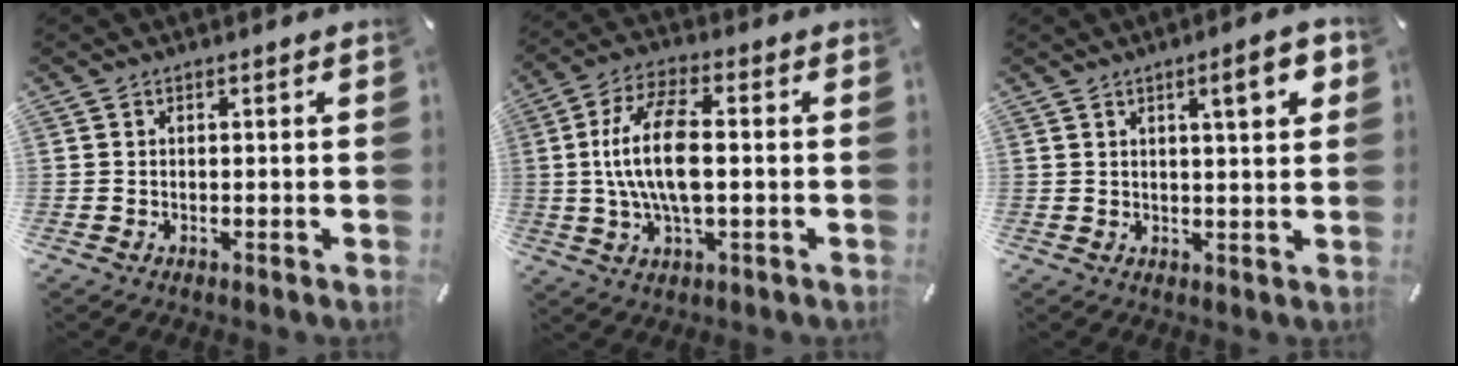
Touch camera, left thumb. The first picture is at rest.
{"total": 13.9, "force": [0.0, 5.6, 12.7], "torque": [-0.263, -0.006, -0.002]}
{"total": 7.7, "force": [3.4, 1.4, 6.8], "torque": [-0.103, -0.006, 0.048]}